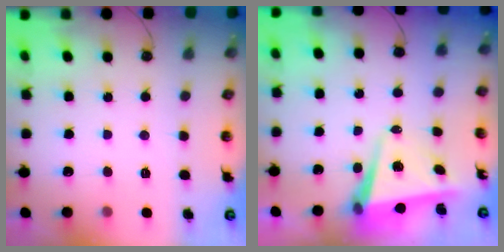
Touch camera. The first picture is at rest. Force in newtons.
{"total": 5.6, "press": 5.4, "slide": 1.3}